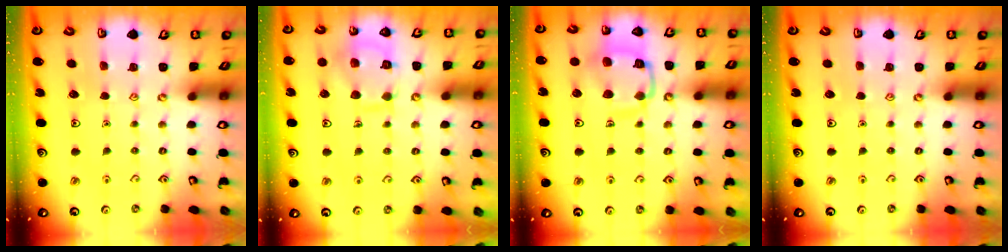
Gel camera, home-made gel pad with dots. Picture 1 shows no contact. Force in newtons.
{"total": 11.2, "press": 11.2, "slide": 0.6}
{"total": 13.3, "press": 13.2, "slide": 1.5}
{"total": 0.0}